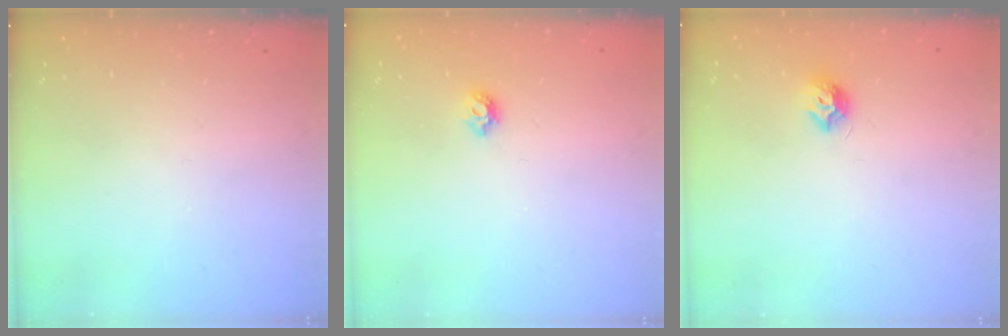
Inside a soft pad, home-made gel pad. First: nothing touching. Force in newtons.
{"total": 4.9, "press": 4.8, "slide": 0.9}
{"total": 7.5, "press": 7.5, "slide": 0.1}